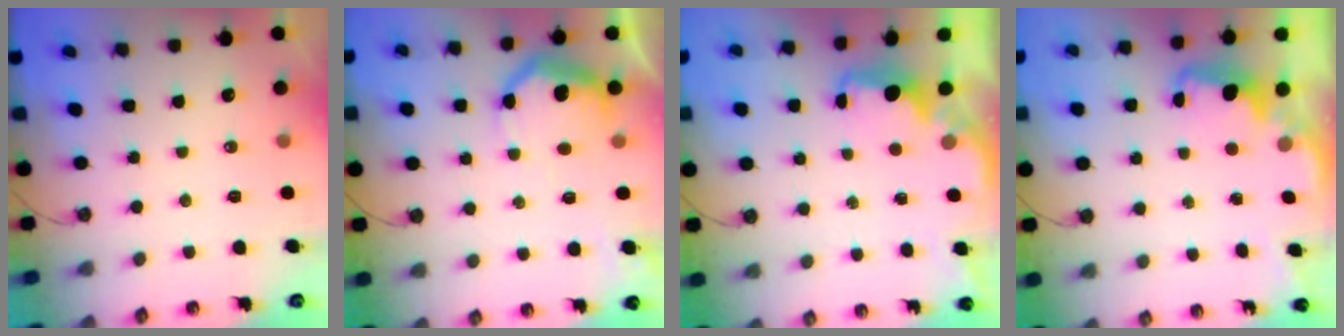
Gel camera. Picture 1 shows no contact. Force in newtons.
{"total": 14.5, "press": 14.5, "slide": 1.3}
{"total": 2.0, "press": 1.8, "slide": 0.7}
{"total": 2.4, "press": 2.4, "slide": 0.5}